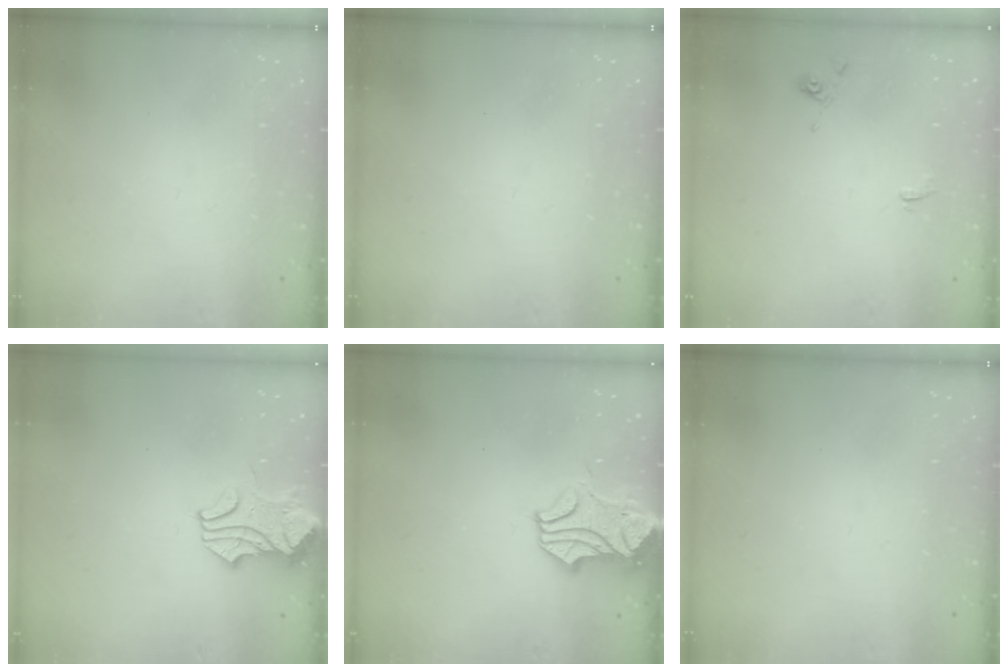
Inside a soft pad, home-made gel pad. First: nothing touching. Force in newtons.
{"total": 0.0}
{"total": 0.6, "press": 0.5, "slide": 0.3}
{"total": 1.9, "press": 1.7, "slide": 0.8}
{"total": 1.8, "press": 0.9, "slide": 1.5}
{"total": 0.0}